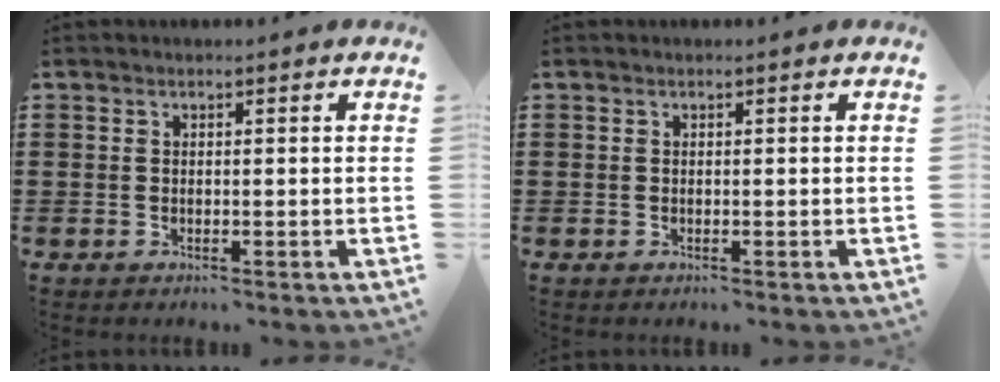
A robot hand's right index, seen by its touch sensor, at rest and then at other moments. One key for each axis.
{"total": 0.0}